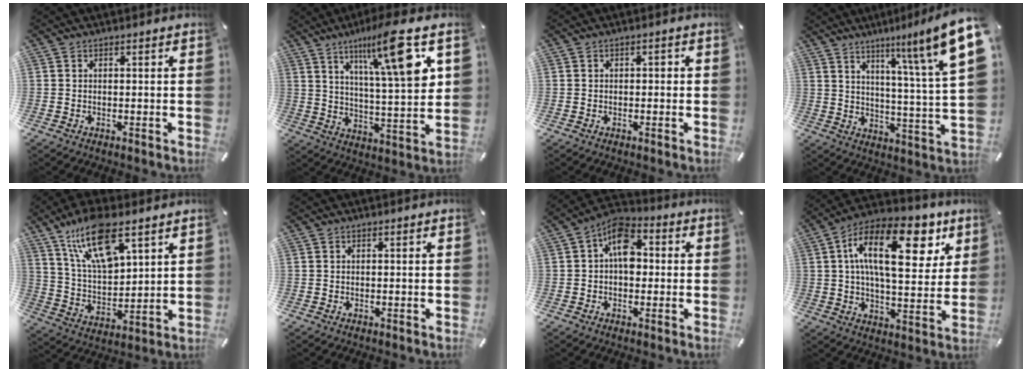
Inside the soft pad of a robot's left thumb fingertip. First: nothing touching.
{"total": 17.6, "force": [9.7, 3.5, 14.2], "torque": [-0.226, -0.041, 0.147]}
{"total": 1.1, "force": [0.0, 0.7, 0.9], "torque": [-0.017, 0.007, -0.003]}
{"total": 17.0, "force": [10.3, 1.9, 13.4], "torque": [-0.196, -0.070, 0.151]}
{"total": 16.0, "force": [10.4, 6.6, 10.2], "torque": [-0.214, -0.035, 0.184]}
{"total": 0.0}
{"total": 9.3, "force": [0.9, 6.1, 6.9], "torque": [-0.102, 0.000, 0.014]}
{"total": 22.4, "force": [8.4, 11.0, 17.7], "torque": [-0.279, -0.023, 0.130]}